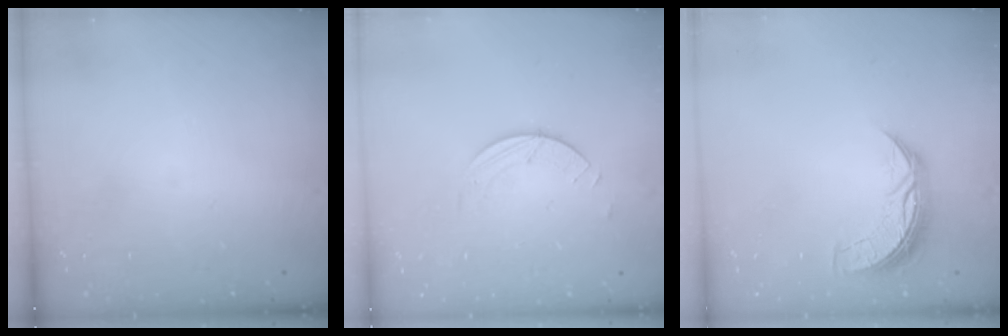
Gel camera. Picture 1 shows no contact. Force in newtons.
{"total": 1.5, "press": 1.5, "slide": 0.1}
{"total": 7.5, "press": 7.5, "slide": 0.4}